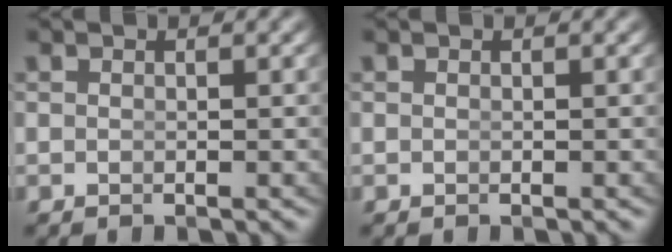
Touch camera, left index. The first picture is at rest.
{"total": 0.0}